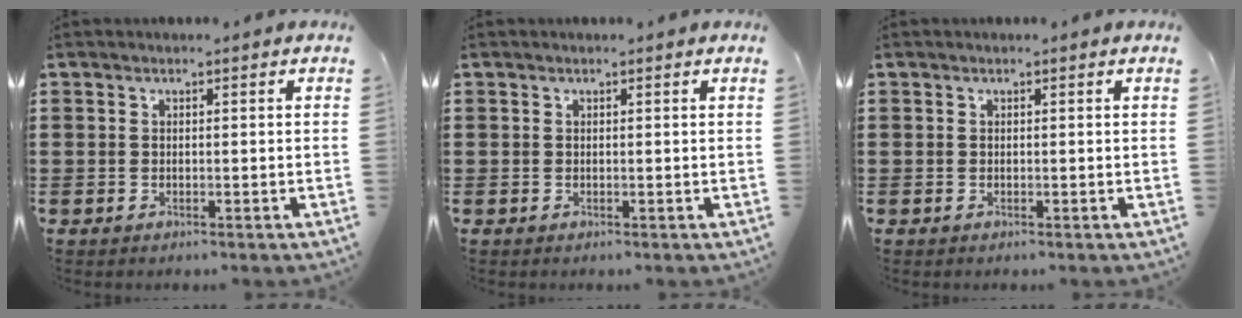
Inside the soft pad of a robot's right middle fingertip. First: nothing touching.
{"total": 0.0}
{"total": 0.0}